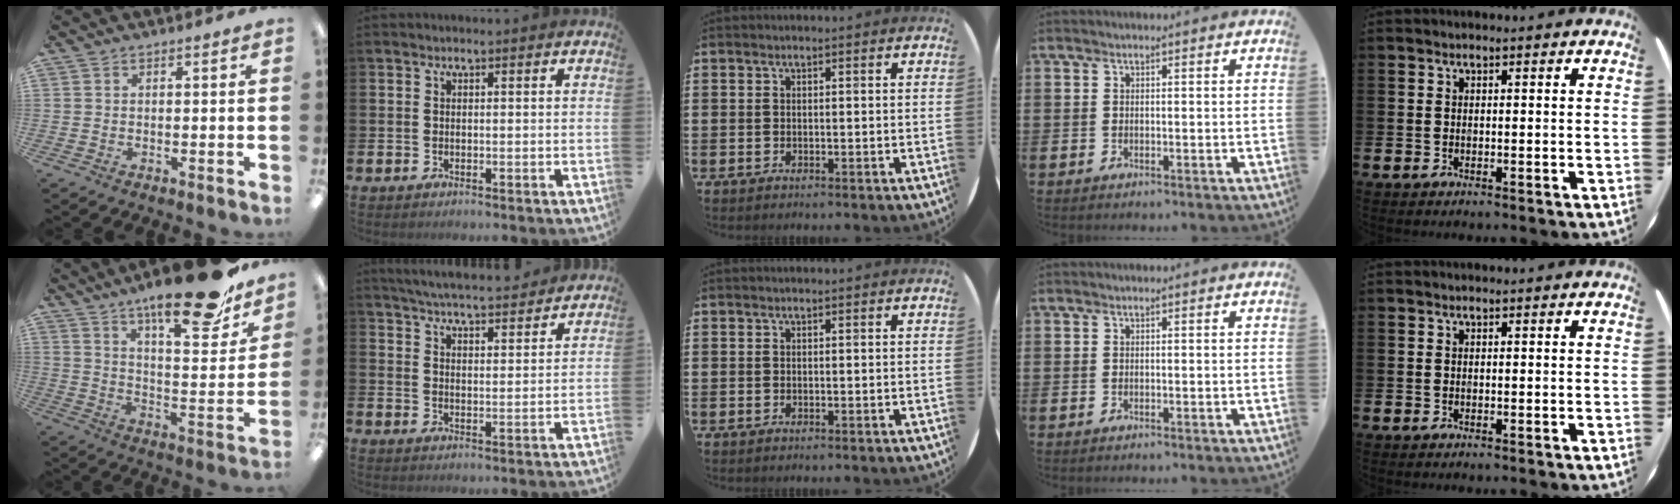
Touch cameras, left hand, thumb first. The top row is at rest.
{"thumb": {"total": 22.1, "force": [16.6, 5.8, 13.4], "torque": [-0.199, -0.107, 0.269]}, "index": {"total": 5.7, "force": [5.6, 0.3, 0.8], "torque": [-0.031, -0.040, 0.099]}}